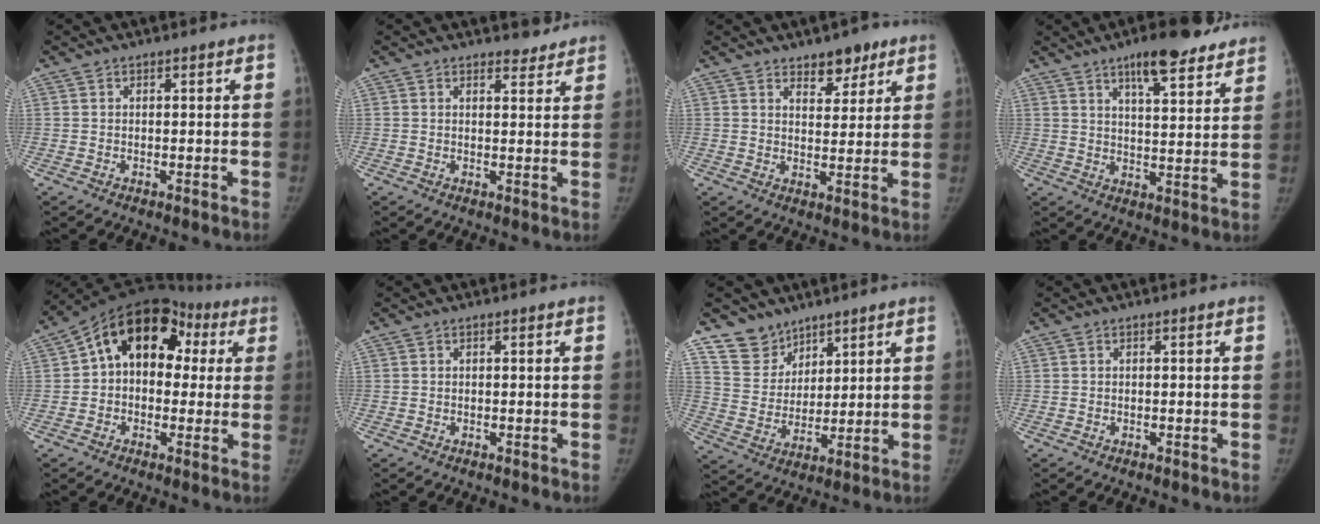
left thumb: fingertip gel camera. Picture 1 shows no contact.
{"total": 2.5, "force": [2.3, 0.9, 0.1], "torque": [0.016, -0.019, 0.026]}
{"total": 5.9, "force": [4.0, 3.1, 2.9], "torque": [-0.009, -0.026, 0.061]}
{"total": 12.3, "force": [8.7, 3.6, 8.0], "torque": [-0.086, -0.041, 0.128]}
{"total": 15.5, "force": [3.3, 11.1, 10.4], "torque": [-0.114, 0.046, 0.039]}
{"total": 0.0}
{"total": 8.4, "force": [6.5, 5.2, 0.4], "torque": [0.027, -0.056, 0.137]}
{"total": 0.0}